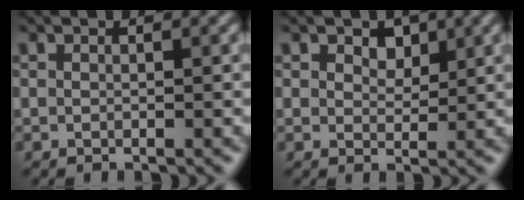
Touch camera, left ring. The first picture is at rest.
{"total": 1.9, "force": [1.1, 1.2, 1.0], "torque": [-0.016, -0.001, 0.014]}